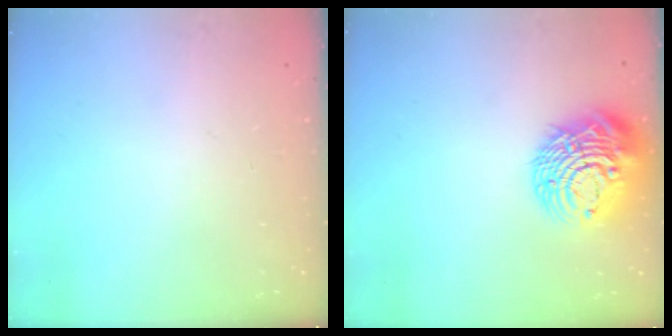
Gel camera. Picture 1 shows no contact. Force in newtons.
{"total": 16.1, "press": 16.0, "slide": 1.8}